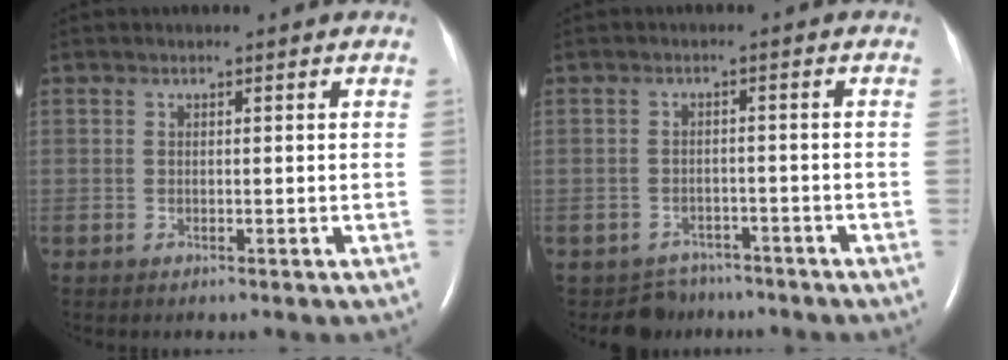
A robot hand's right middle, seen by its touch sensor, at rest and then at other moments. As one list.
[{"total": 3.9, "force": [-3.3, 1.8, -1.0], "torque": [0.010, 0.010, -0.052]}]